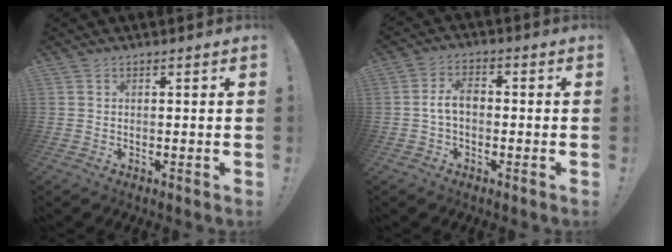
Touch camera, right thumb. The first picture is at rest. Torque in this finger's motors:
{"motor_torque": [0.88, 0.55, 0.38, -0.41, -0.01]}